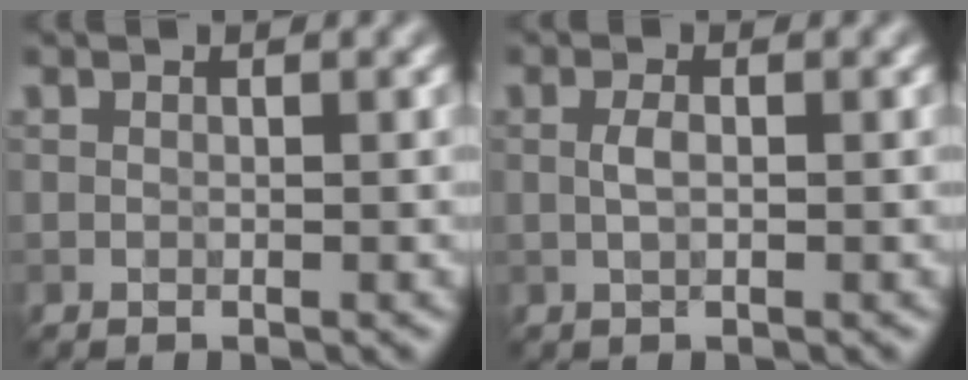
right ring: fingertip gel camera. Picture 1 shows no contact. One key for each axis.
{"total": 1.2, "fx": 0.0, "fy": 0.5, "fz": 1.1, "tx": -0.026, "ty": 0.000, "tz": -0.001}